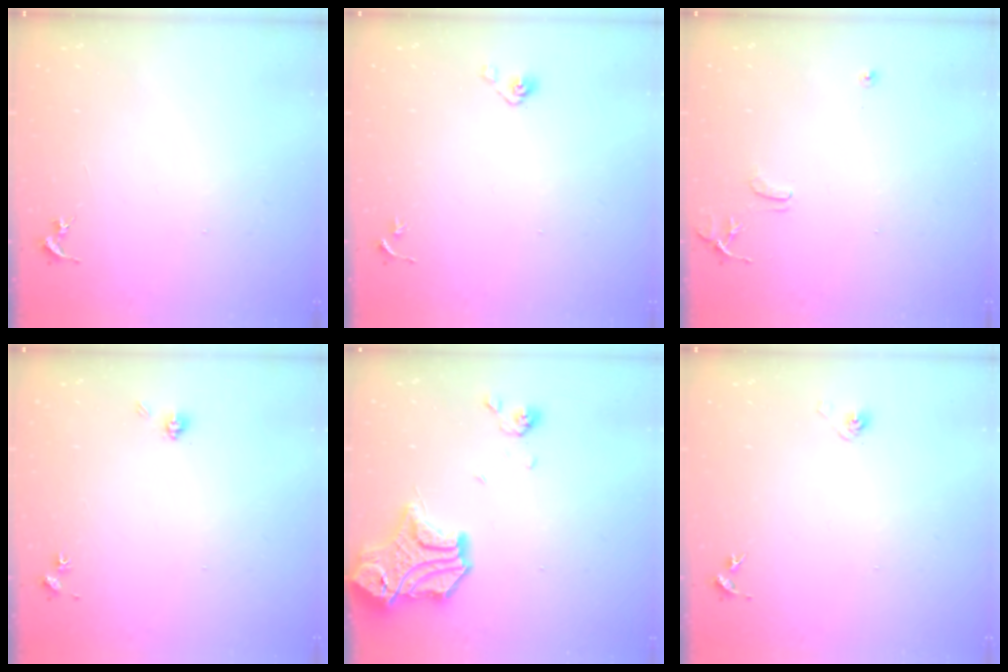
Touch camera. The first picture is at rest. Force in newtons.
{"total": 4.0, "press": 3.6, "slide": 1.8}
{"total": 7.9, "press": 7.9, "slide": 0.7}
{"total": 4.0, "press": 3.8, "slide": 1.4}
{"total": 18.4, "press": 18.3, "slide": 2.2}
{"total": 2.9, "press": 2.6, "slide": 1.4}